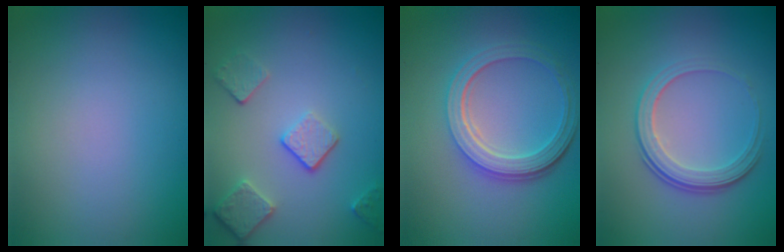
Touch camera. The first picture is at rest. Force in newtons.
{"total": 3.7, "press": 3.0, "slide": 2.3}
{"total": 5.2, "press": 3.9, "slide": 3.5}
{"total": 3.5, "press": 2.6, "slide": 2.4}